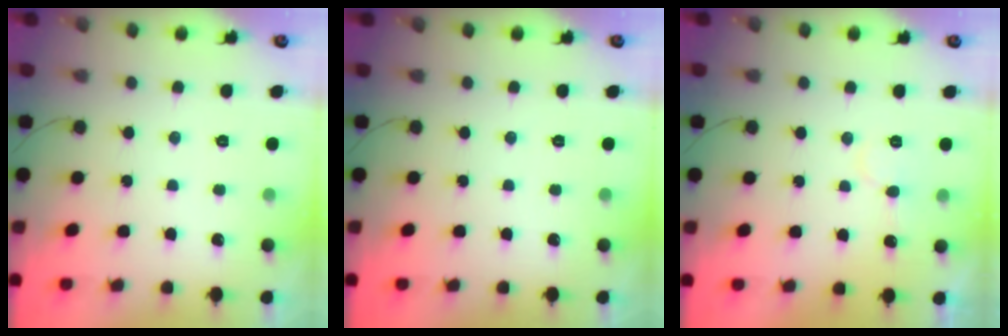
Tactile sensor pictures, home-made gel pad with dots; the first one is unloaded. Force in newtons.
{"total": 0.0}
{"total": 6.4, "press": 6.4, "slide": 0.5}